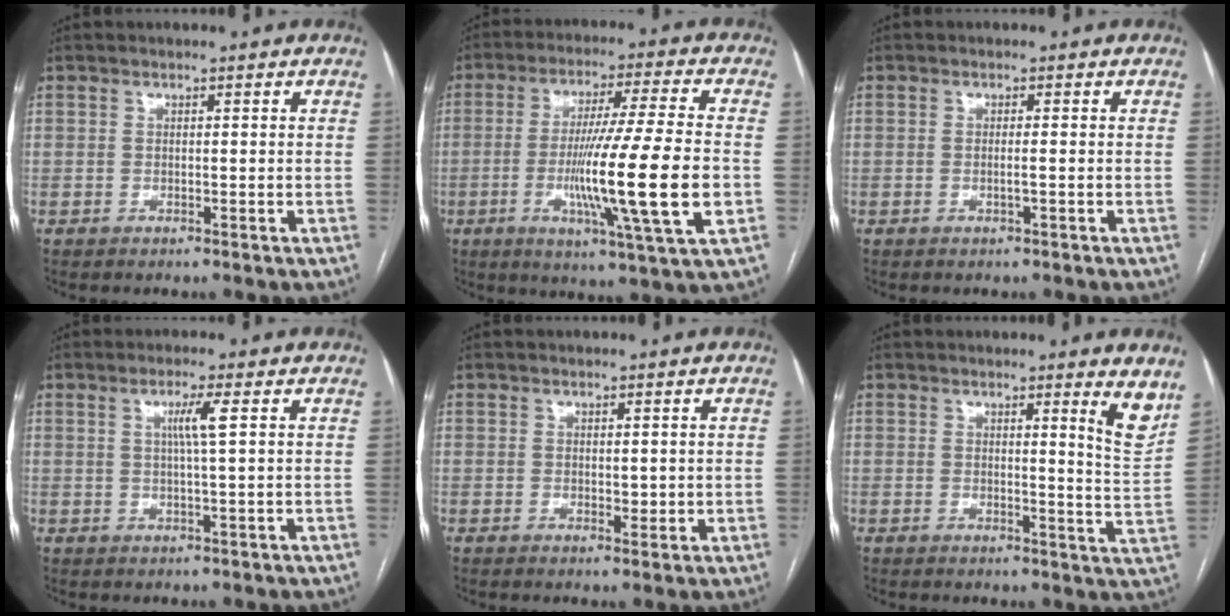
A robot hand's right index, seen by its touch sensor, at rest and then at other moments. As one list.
[{"total": 17.5, "force": [-3.5, -0.8, 17.1], "torque": [-0.299, -0.019, -0.062]}, {"total": 2.4, "force": [-0.4, -0.5, 2.3], "torque": [-0.046, -0.005, -0.008]}, {"total": 3.3, "force": [0.9, -0.7, 3.2], "torque": [-0.061, -0.001, 0.015]}, {"total": 1.7, "force": [0.1, 1.0, 1.3], "torque": [-0.017, -0.004, 0.004]}, {"total": 5.6, "force": [3.7, -0.6, 4.2], "torque": [-0.053, -0.033, 0.034]}]